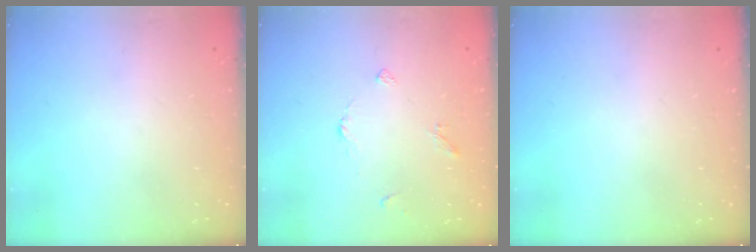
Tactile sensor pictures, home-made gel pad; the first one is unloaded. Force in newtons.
{"total": 4.0, "press": 4.0, "slide": 0.6}
{"total": 0.0}